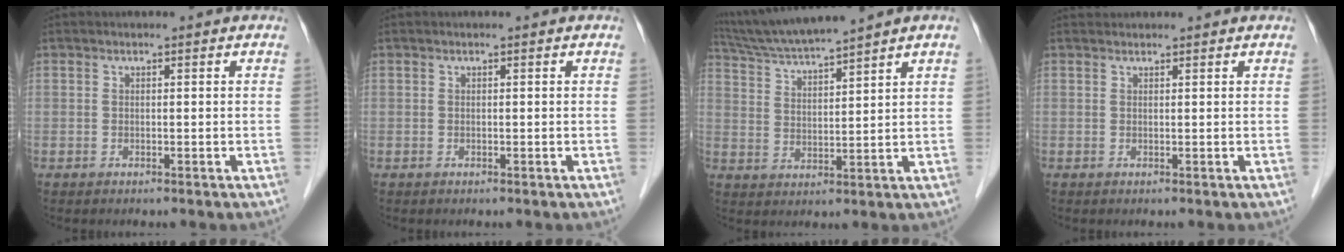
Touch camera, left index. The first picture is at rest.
{"total": 0.0}
{"total": 9.5, "force": [8.5, -1.5, 3.9], "torque": [-0.074, 0.012, 0.160]}
{"total": 1.3, "force": [1.3, 0.2, 0.0], "torque": [-0.004, 0.023, 0.026]}